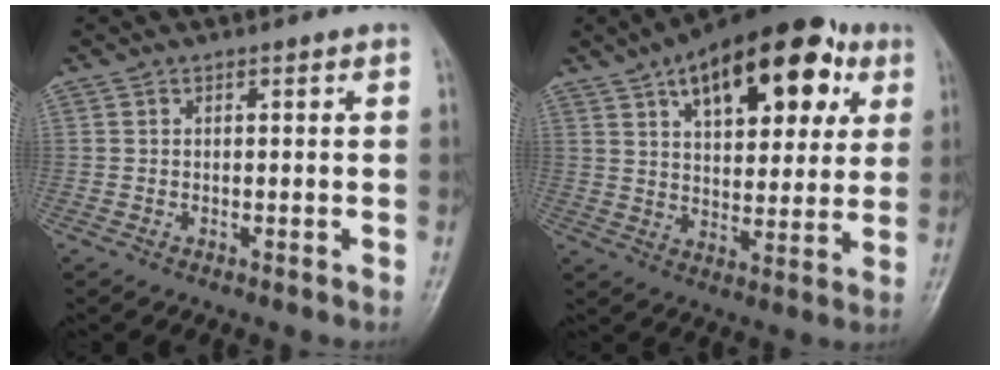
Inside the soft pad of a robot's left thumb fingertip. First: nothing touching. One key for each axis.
{"total": 22.1, "fx": 9.9, "fy": 11.0, "fz": 16.4, "tx": -0.209, "ty": -0.003, "tz": 0.149}